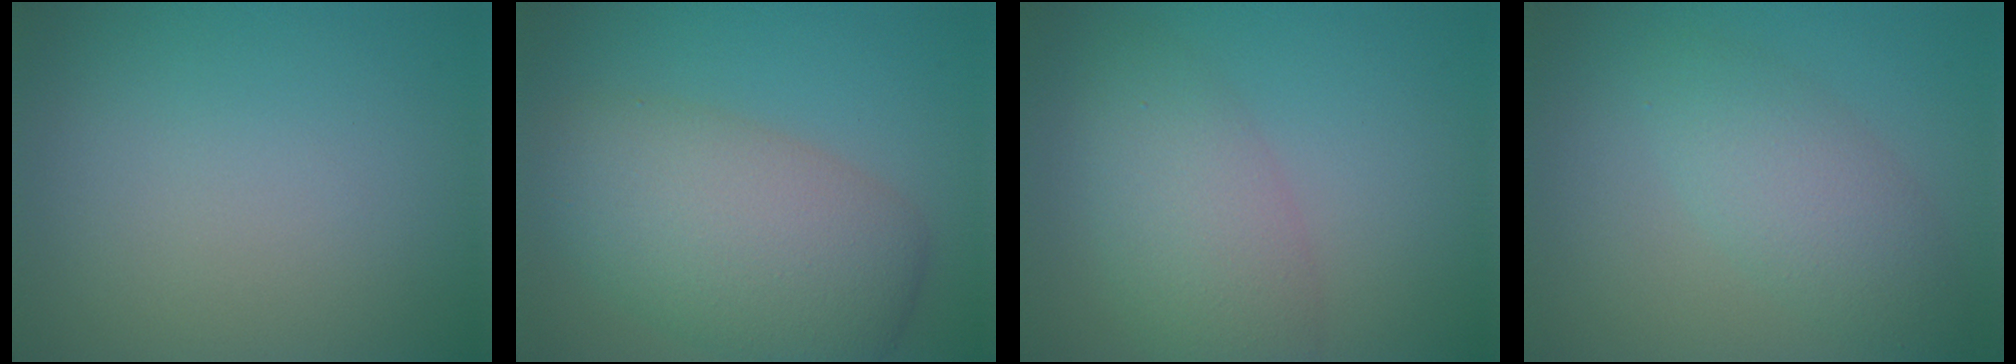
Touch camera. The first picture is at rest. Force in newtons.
{"total": 7.7, "press": 7.7, "slide": 0.7}
{"total": 4.8, "press": 4.8, "slide": 0.2}
{"total": 3.8, "press": 3.7, "slide": 0.3}